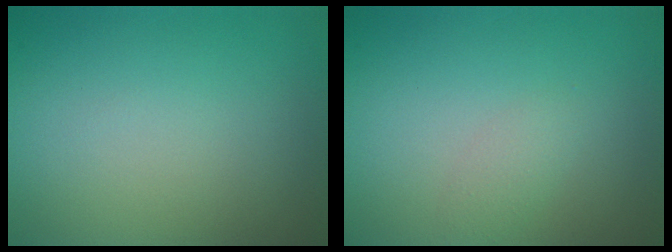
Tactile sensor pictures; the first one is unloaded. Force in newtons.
{"total": 1.1, "press": 1.1, "slide": 0.1}